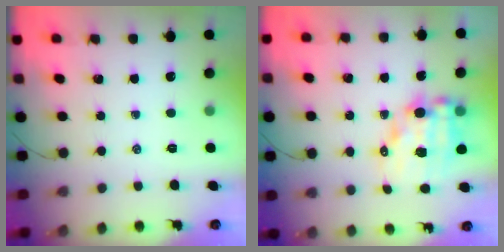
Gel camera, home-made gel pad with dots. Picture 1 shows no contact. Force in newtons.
{"total": 11.3, "press": 10.9, "slide": 2.8}